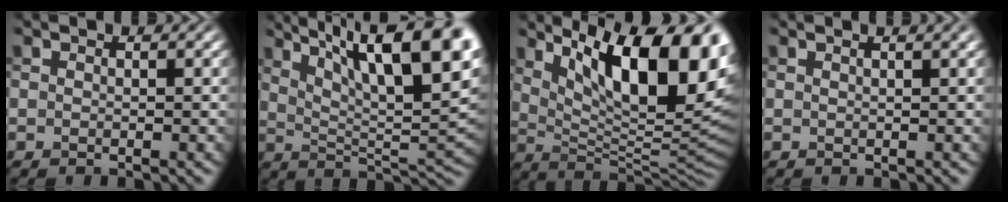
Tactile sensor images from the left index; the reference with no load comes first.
{"total": 15.3, "force": [8.1, 4.7, 12.1], "torque": [-0.151, 0.010, 0.119]}
{"total": 14.2, "force": [5.7, 5.2, 12.0], "torque": [-0.168, -0.005, 0.100]}
{"total": 2.2, "force": [1.2, 0.8, 1.7], "torque": [-0.014, 0.002, 0.005]}